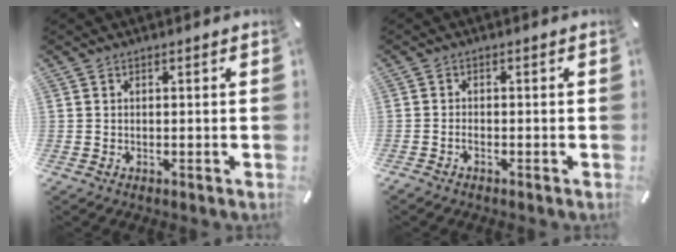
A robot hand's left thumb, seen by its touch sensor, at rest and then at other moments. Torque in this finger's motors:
{"motor_torque": [-0.48, 0.57, 0.15, 0.14, 0.21]}